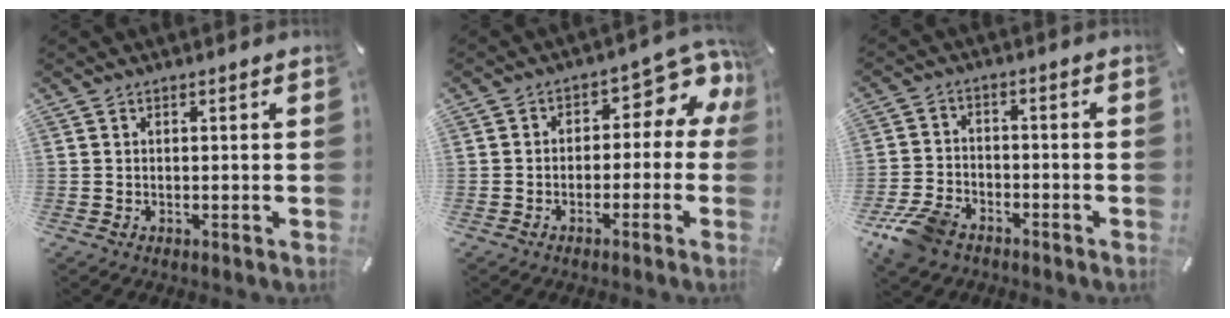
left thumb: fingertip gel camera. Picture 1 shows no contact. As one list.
[{"total": 8.0, "force": [1.7, 5.0, 5.9], "torque": [-0.062, -0.022, 0.026]}, {"total": 8.6, "force": [-6.1, 4.7, 3.7], "torque": [-0.082, 0.027, -0.118]}]